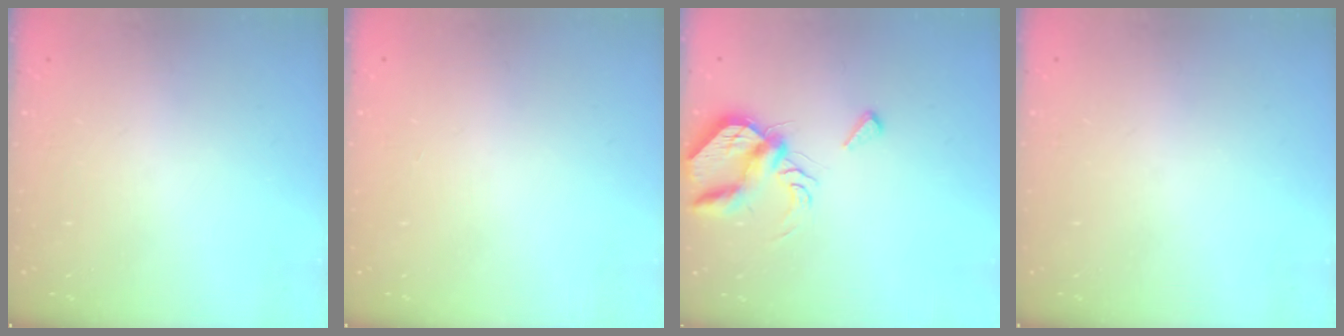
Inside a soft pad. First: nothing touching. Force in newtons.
{"total": 2.4, "press": 2.3, "slide": 0.2}
{"total": 7.3, "press": 7.2, "slide": 0.7}
{"total": 0.0}